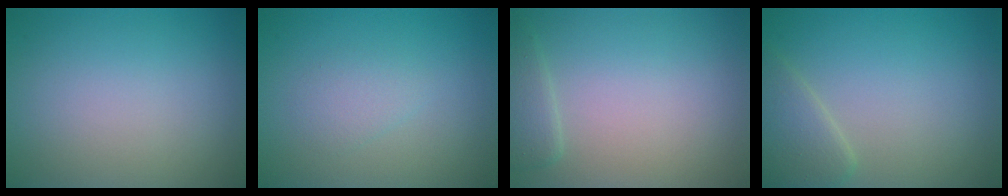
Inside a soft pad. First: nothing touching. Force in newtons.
{"total": 1.4, "press": 1.4, "slide": 0.0}
{"total": 1.2, "press": 1.2, "slide": 0.1}
{"total": 2.7, "press": 2.6, "slide": 0.2}